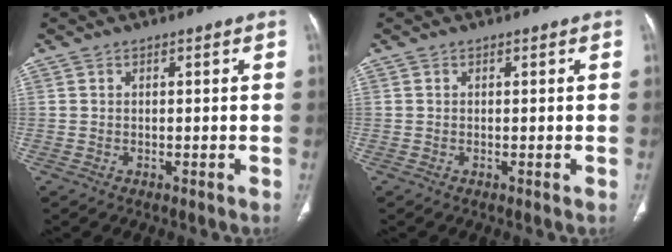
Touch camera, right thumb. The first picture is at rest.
{"total": 0.0}